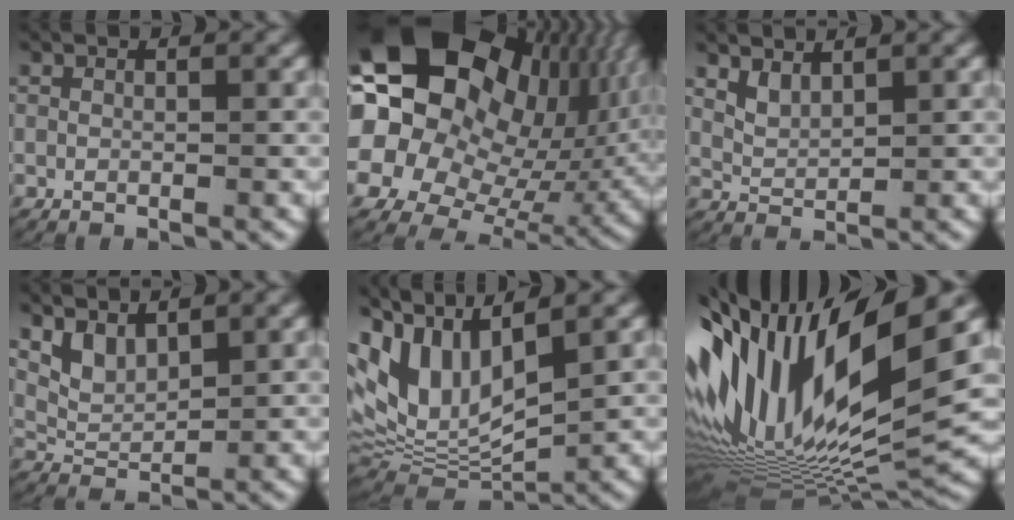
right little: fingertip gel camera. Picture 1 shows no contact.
{"total": 29.5, "force": [4.1, 22.5, 18.7], "torque": [-0.308, 0.002, 0.040]}
{"total": 1.9, "force": [1.1, 1.2, 1.0], "torque": [-0.030, -0.008, 0.027]}
{"total": 3.8, "force": [1.7, 2.7, 2.1], "torque": [-0.057, -0.008, 0.033]}
{"total": 13.8, "force": [2.4, 10.4, 8.7], "torque": [-0.188, -0.011, 0.038]}
{"total": 20.5, "force": [1.6, 12.3, 16.4], "torque": [-0.303, -0.008, 0.030]}